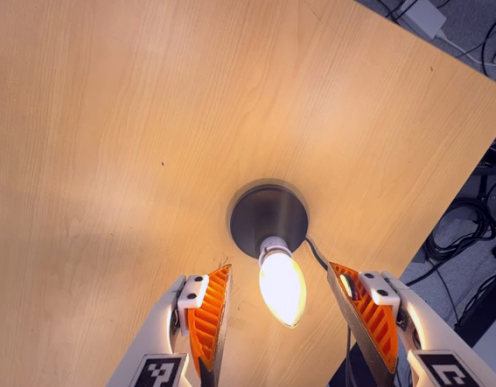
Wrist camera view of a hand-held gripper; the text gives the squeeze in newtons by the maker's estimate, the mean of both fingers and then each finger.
{"total": 0.0}